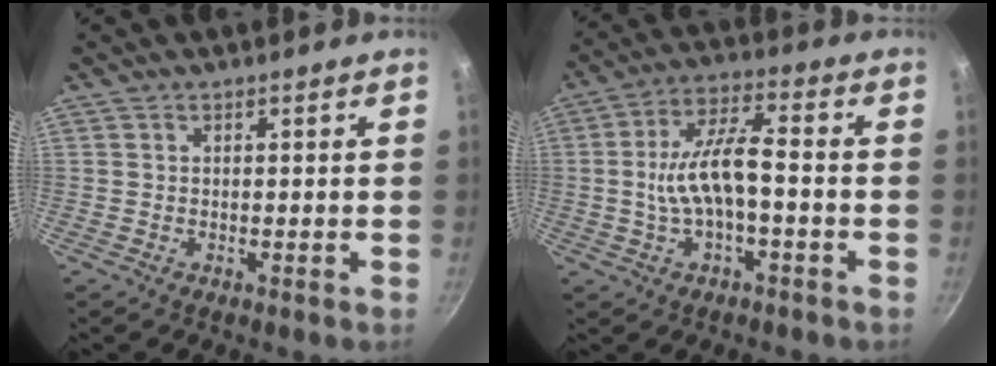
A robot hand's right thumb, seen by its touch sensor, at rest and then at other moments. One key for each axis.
{"total": 10.8, "fx": -1.7, "fy": 4.2, "fz": 9.8, "tx": -0.173, "ty": 0.037, "tz": -0.036}